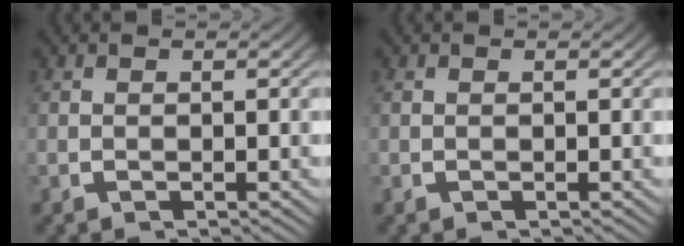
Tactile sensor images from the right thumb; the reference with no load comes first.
{"total": 0.0}